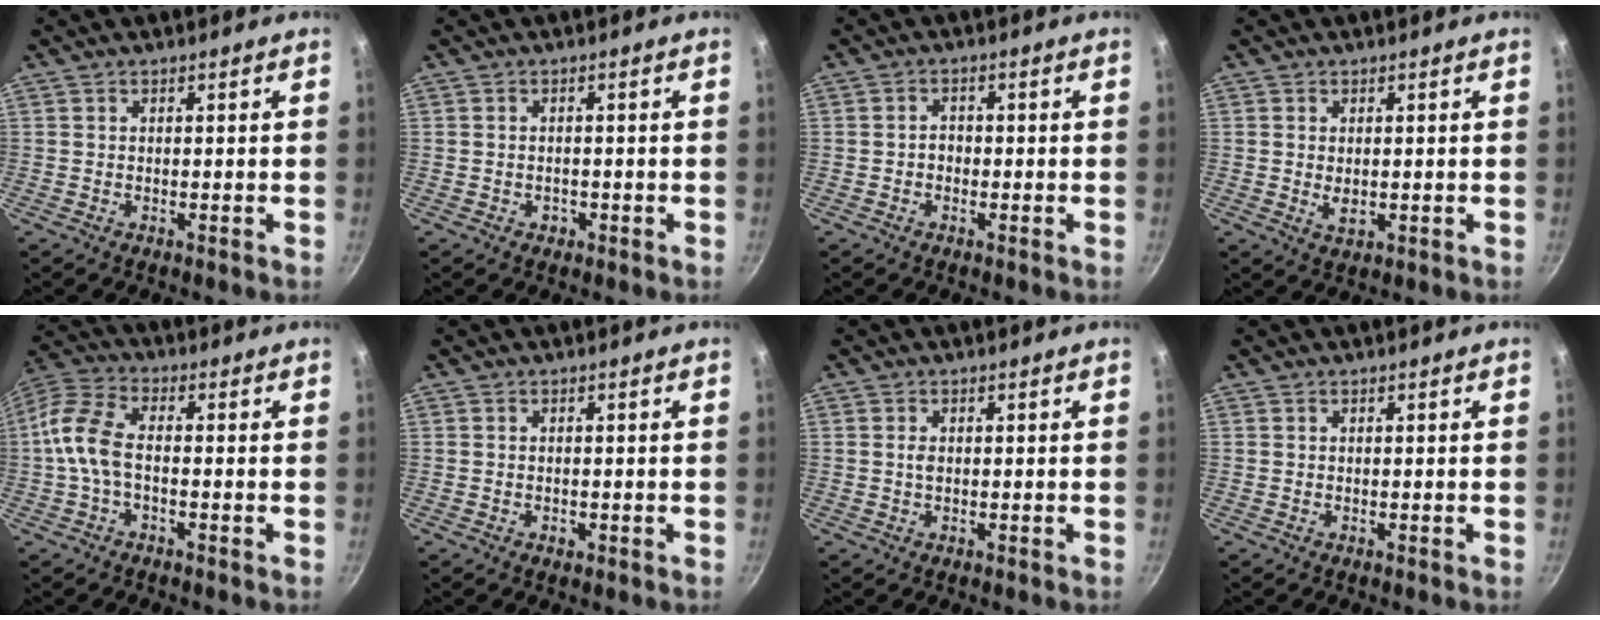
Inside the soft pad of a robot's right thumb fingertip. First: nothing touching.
{"total": 1.5, "force": [-0.6, 1.2, 0.6], "torque": [-0.008, 0.004, -0.004]}
{"total": 2.0, "force": [-0.5, 1.6, 1.2], "torque": [-0.011, 0.013, -0.010]}
{"total": 2.9, "force": [0.0, 1.8, 2.2], "torque": [-0.040, -0.005, 0.005]}
{"total": 8.8, "force": [-1.3, 4.6, 7.4], "torque": [-0.162, 0.031, -0.044]}
{"total": 1.0, "force": [-0.4, 0.7, 0.6], "torque": [-0.008, 0.001, -0.006]}
{"total": 1.4, "force": [0.1, 0.8, 1.1], "torque": [-0.021, 0.002, 0.000]}
{"total": 0.0}